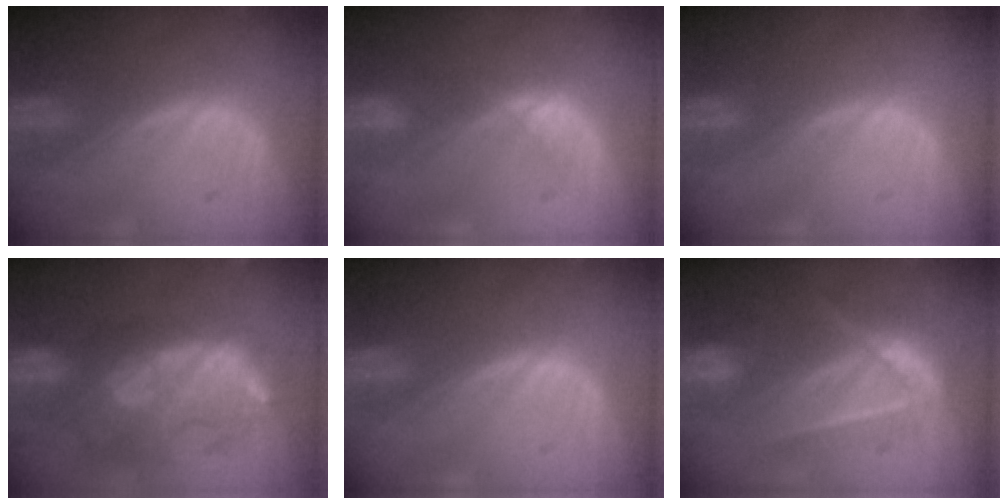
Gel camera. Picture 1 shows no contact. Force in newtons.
{"total": 2.4, "press": 2.3, "slide": 0.5}
{"total": 0.0}
{"total": 10.2, "press": 9.7, "slide": 3.4}
{"total": 0.0}
{"total": 7.3, "press": 6.5, "slide": 3.2}